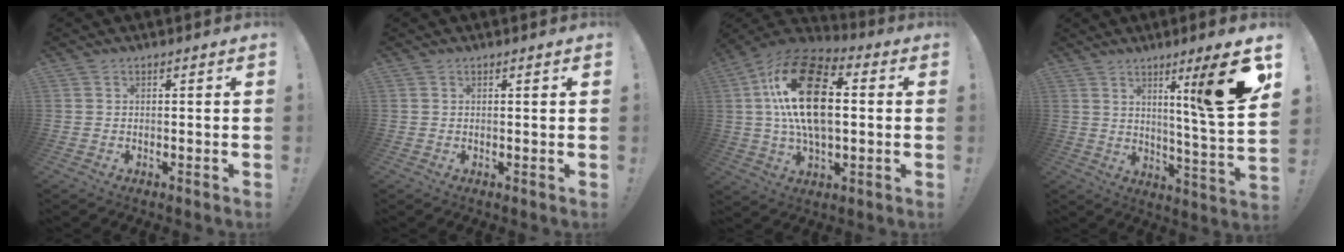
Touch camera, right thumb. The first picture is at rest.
{"total": 0.8, "force": [0.5, -0.1, 0.6], "torque": [0.003, -0.005, 0.006]}
{"total": 22.3, "force": [3.1, 12.6, 18.2], "torque": [-0.319, 0.003, 0.048]}
{"total": 15.4, "force": [7.0, -1.2, 13.7], "torque": [-0.191, -0.054, 0.078]}